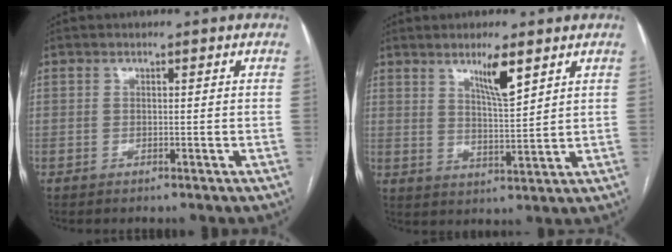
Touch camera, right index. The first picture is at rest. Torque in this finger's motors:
{"motor_torque": [0.52, 0.52, 0.13, 0.09]}